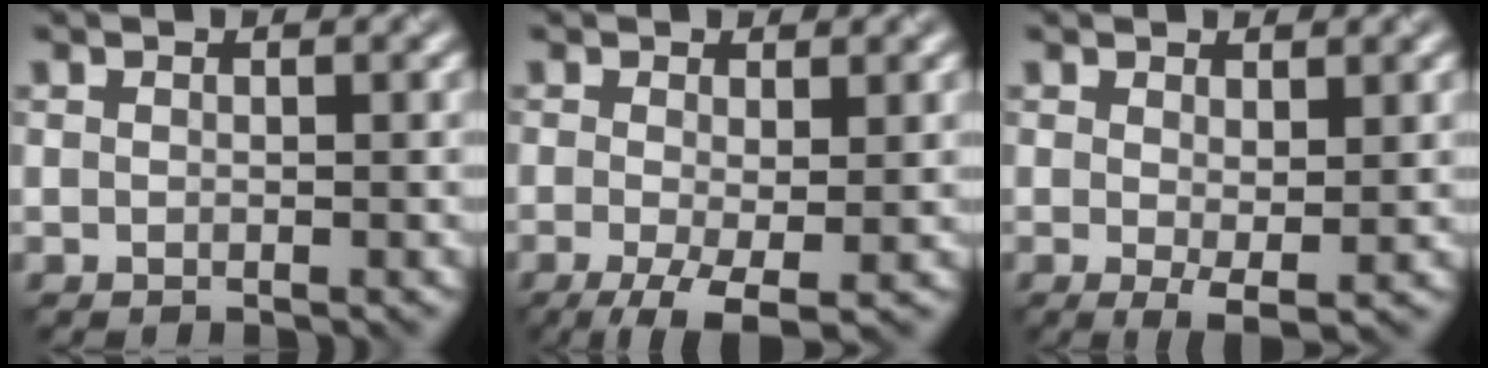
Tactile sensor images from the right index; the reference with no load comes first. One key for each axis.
{"total": 5.0, "fx": -1.8, "fy": 1.5, "fz": 4.4, "tx": -0.091, "ty": -0.009, "tz": -0.032}
{"total": 2.2, "fx": 0.2, "fy": 0.6, "fz": 2.1, "tx": -0.036, "ty": -0.010, "tz": 0.009}